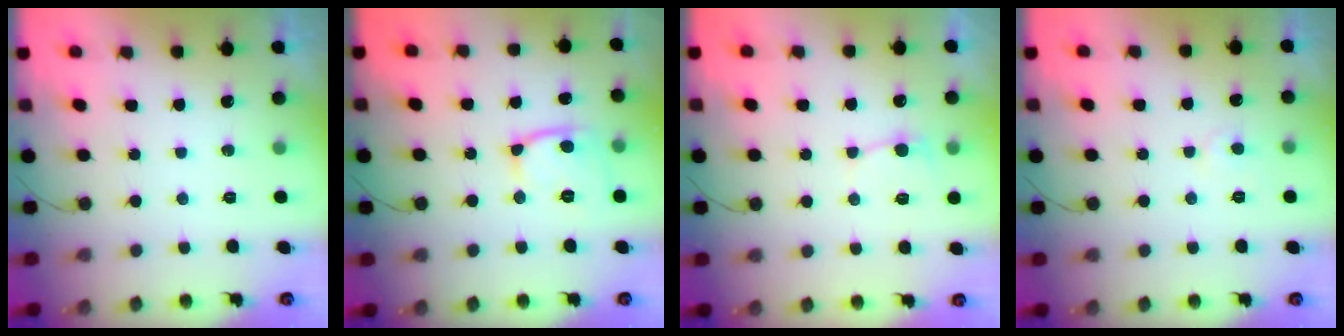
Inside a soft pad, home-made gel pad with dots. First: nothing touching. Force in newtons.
{"total": 11.6, "press": 11.5, "slide": 1.3}
{"total": 4.2, "press": 4.2, "slide": 0.5}
{"total": 3.2, "press": 3.2, "slide": 0.2}